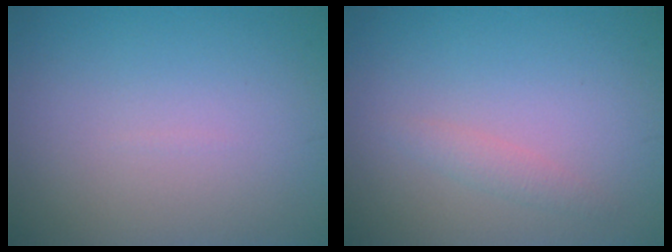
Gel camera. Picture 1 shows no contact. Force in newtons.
{"total": 1.2, "press": 1.2, "slide": 0.0}